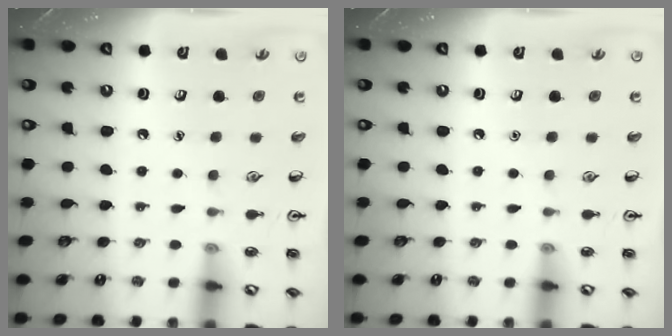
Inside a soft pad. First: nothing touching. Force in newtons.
{"total": 0.0}